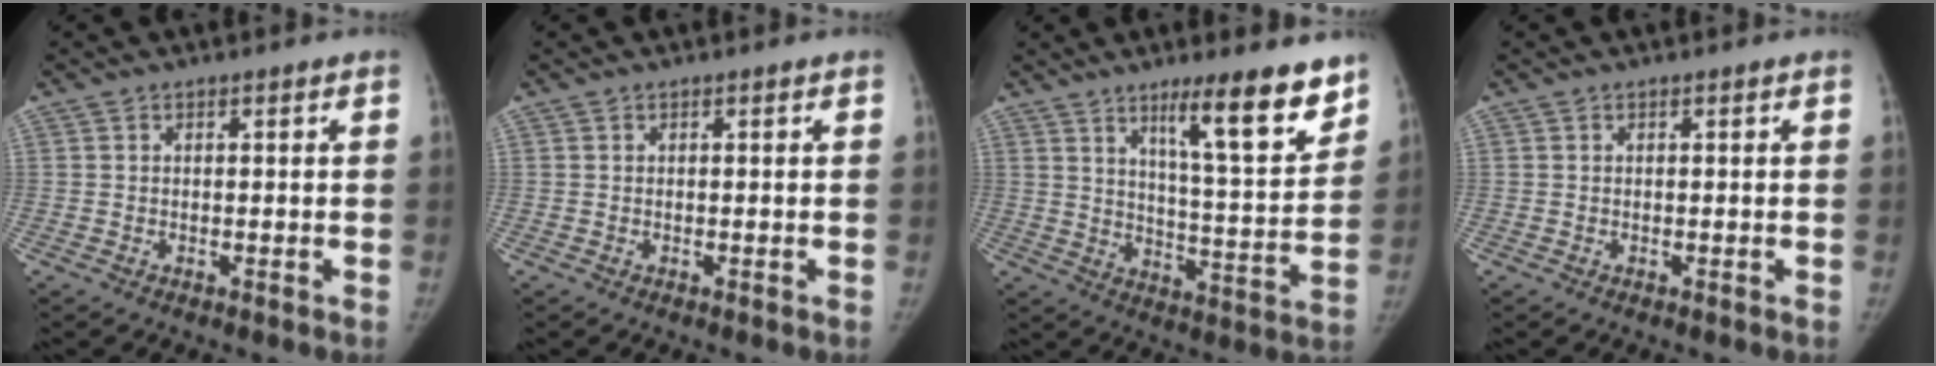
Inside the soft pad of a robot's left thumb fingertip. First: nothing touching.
{"total": 0.0}
{"total": 15.3, "force": [10.1, 2.4, 11.2], "torque": [-0.142, -0.071, 0.161]}
{"total": 0.0}